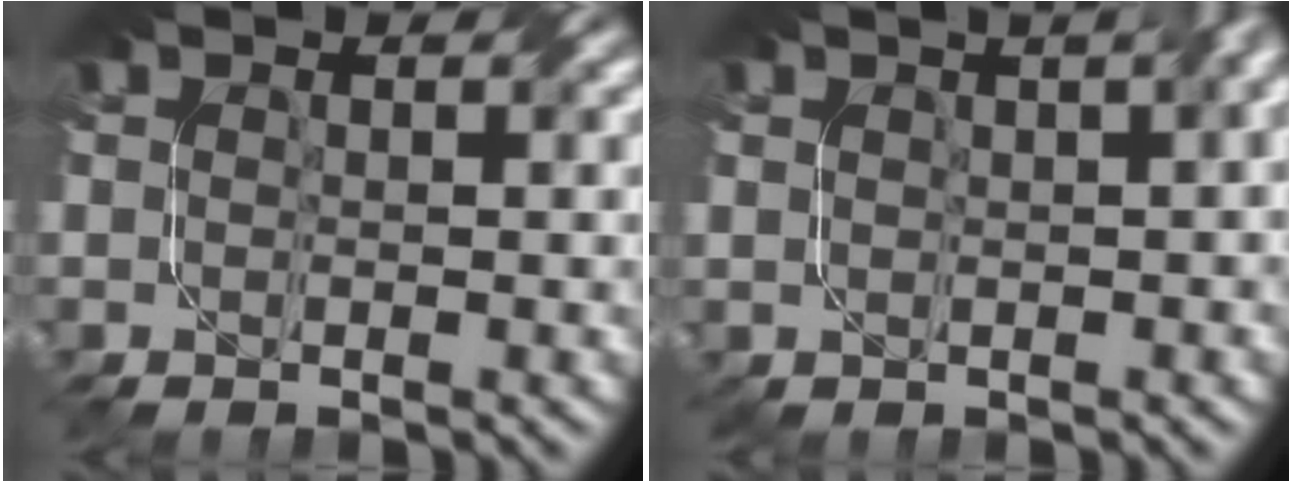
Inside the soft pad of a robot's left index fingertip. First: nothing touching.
{"total": 8.4, "force": [2.9, 4.3, 6.6], "torque": [-0.074, 0.031, 0.026]}